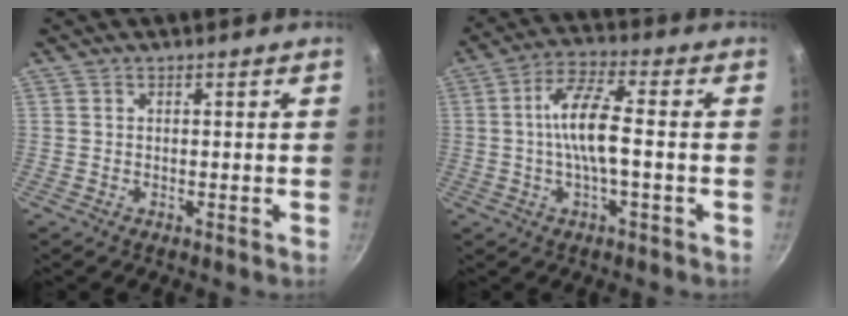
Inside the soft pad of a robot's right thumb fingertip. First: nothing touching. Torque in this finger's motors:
{"motor_torque": [1.17, 1.05, 2.07, -0.70, 0.77]}